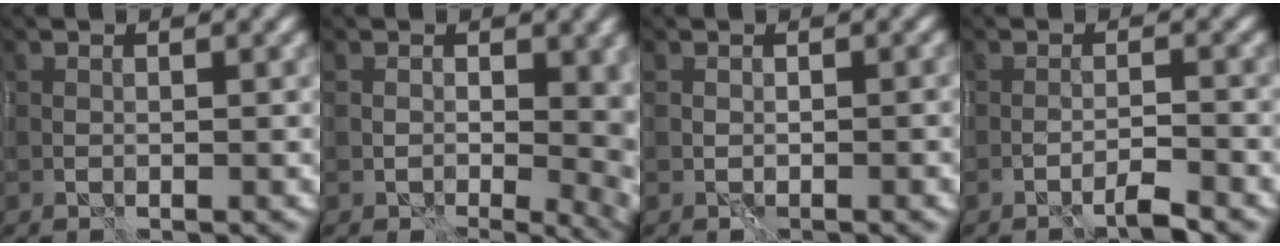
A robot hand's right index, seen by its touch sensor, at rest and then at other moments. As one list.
[{"total": 9.4, "force": [-0.3, 5.6, 7.6], "torque": [-0.091, -0.023, 0.008]}, {"total": 0.8, "force": [-0.4, 0.1, 0.7], "torque": [-0.010, -0.001, -0.007]}, {"total": 1.9, "force": [-1.4, 0.1, 1.2], "torque": [-0.015, 0.008, -0.031]}]